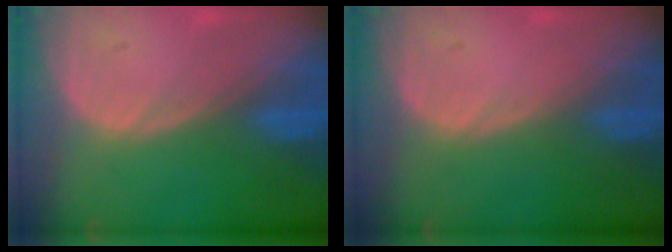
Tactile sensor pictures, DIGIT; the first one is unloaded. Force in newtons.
{"total": 0.0}